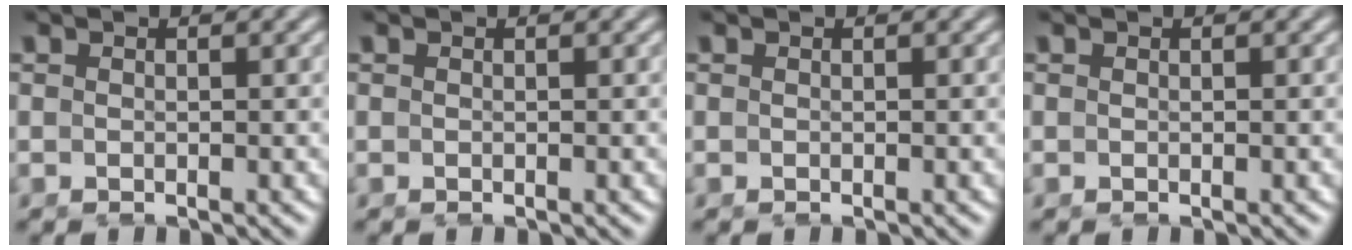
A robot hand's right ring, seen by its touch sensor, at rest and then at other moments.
{"total": 0.0}
{"total": 0.0}
{"total": 0.0}